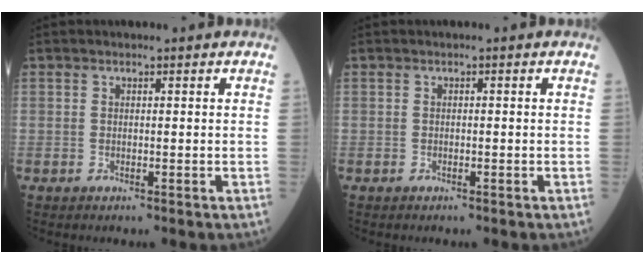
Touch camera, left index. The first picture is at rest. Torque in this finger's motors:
{"motor_torque": [0.00, 0.00, 0.00, 0.00]}